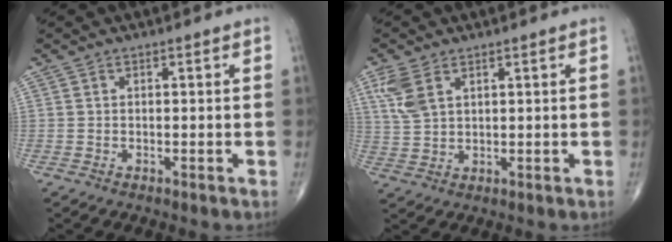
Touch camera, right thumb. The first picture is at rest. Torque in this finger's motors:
{"motor_torque": [0.57, 1.82, 0.95, 0.60, 0.09]}